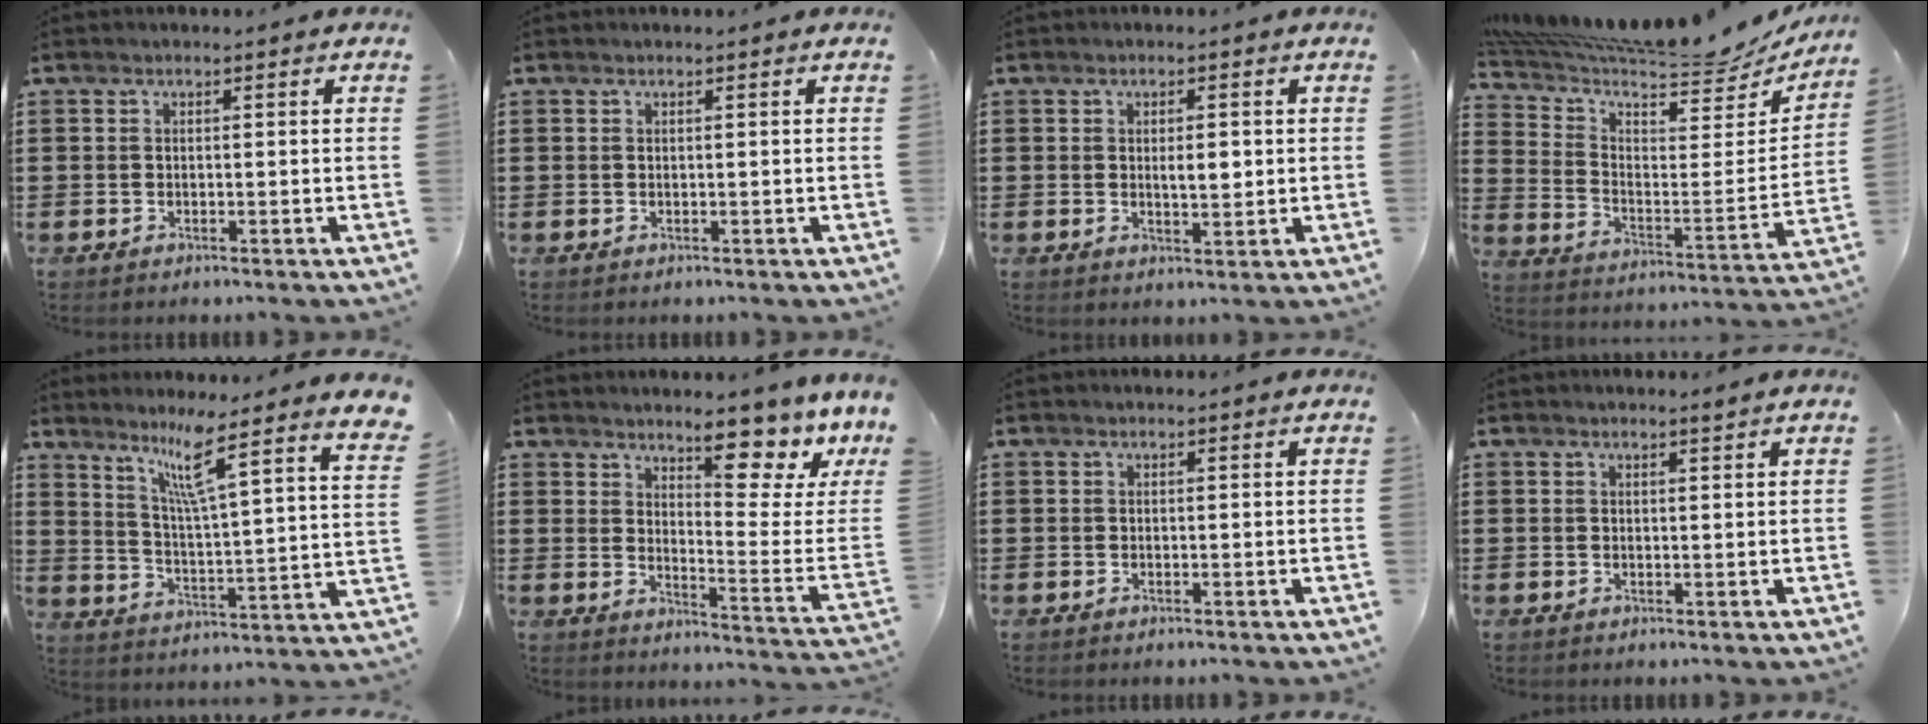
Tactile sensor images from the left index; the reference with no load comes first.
{"total": 0.0}
{"total": 2.9, "force": [0.3, 1.1, 2.6], "torque": [-0.035, -0.002, 0.000]}
{"total": 9.6, "force": [8.5, 1.1, 4.3], "torque": [-0.104, -0.072, 0.140]}
{"total": 8.7, "force": [6.6, -0.8, 5.6], "torque": [-0.109, -0.053, 0.100]}
{"total": 9.2, "force": [7.5, 1.8, 4.9], "torque": [-0.068, -0.067, 0.122]}
{"total": 0.0}
{"total": 0.9, "force": [0.7, -0.2, 0.4], "torque": [-0.008, -0.003, 0.014]}